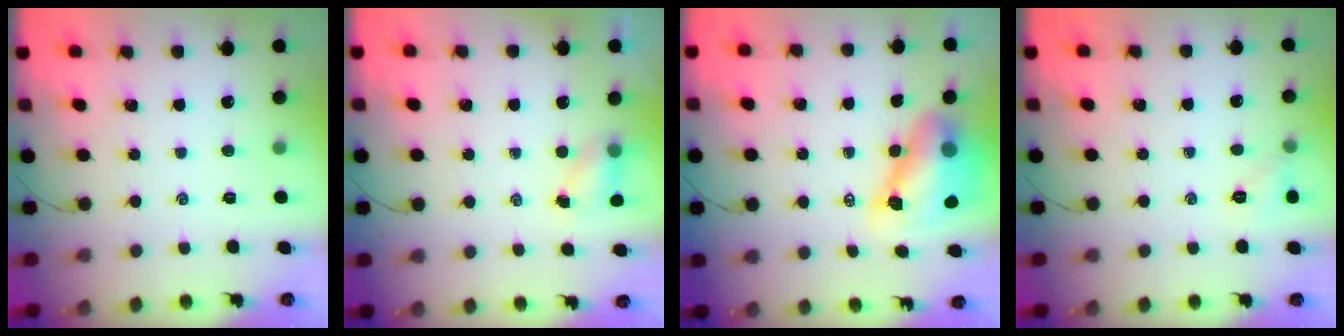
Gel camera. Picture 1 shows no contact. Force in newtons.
{"total": 4.3, "press": 4.2, "slide": 0.8}
{"total": 10.0, "press": 9.6, "slide": 2.8}
{"total": 6.3, "press": 6.1, "slide": 1.8}